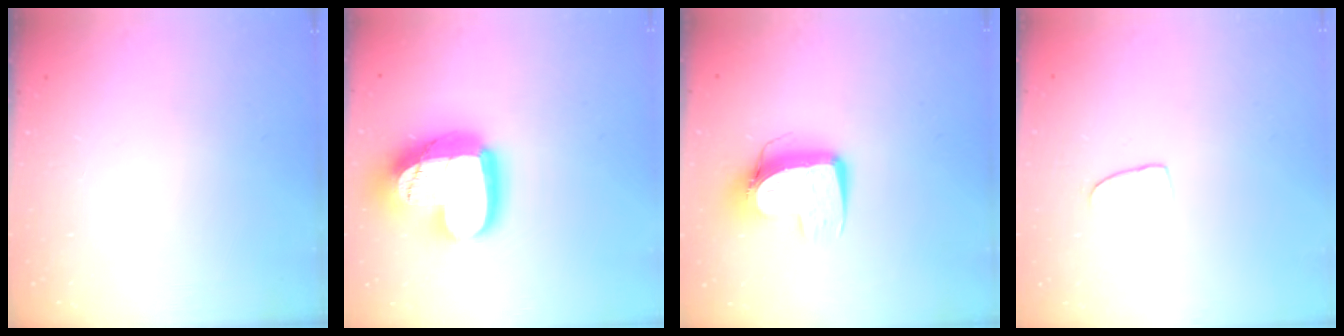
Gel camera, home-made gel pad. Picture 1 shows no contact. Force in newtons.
{"total": 24.2, "press": 24.1, "slide": 1.8}
{"total": 10.2, "press": 10.1, "slide": 1.1}
{"total": 5.9, "press": 5.9, "slide": 0.4}